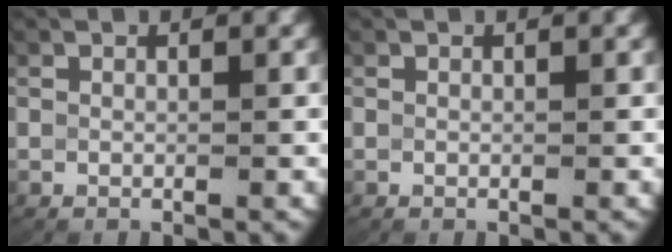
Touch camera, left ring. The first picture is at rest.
{"total": 0.0}